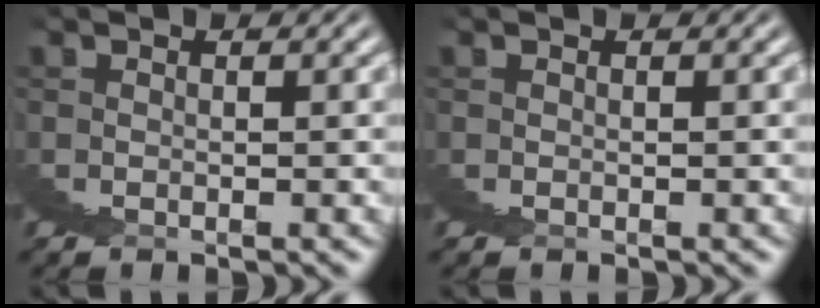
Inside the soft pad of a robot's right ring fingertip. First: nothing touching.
{"total": 0.0}